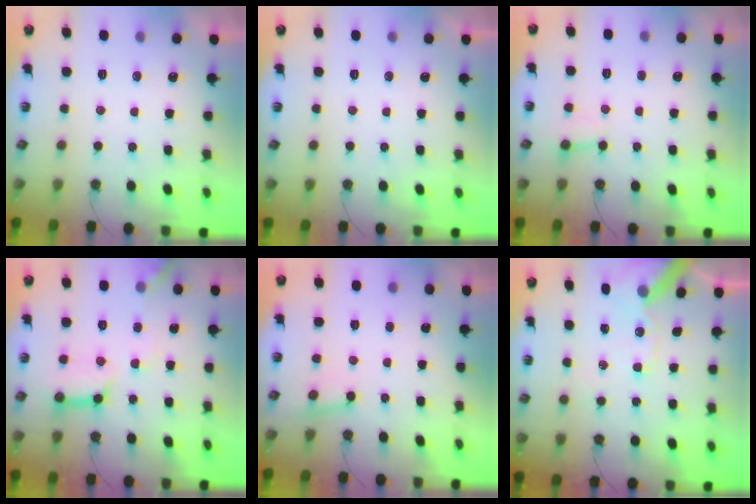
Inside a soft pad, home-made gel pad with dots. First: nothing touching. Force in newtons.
{"total": 0.0}
{"total": 2.8, "press": 2.8, "slide": 0.3}
{"total": 12.2, "press": 12.1, "slide": 1.3}
{"total": 3.2, "press": 3.1, "slide": 0.8}
{"total": 12.9, "press": 12.8, "slide": 1.7}